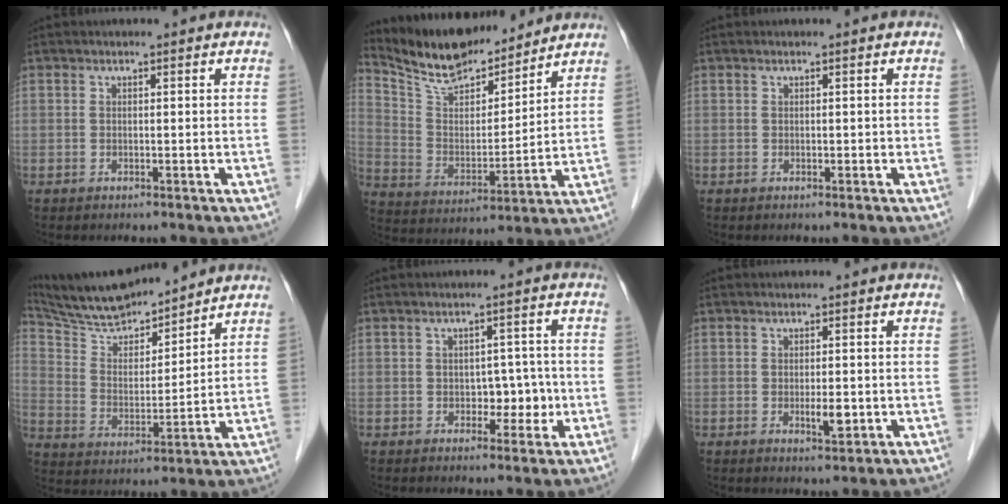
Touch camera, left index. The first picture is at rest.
{"total": 13.5, "force": [12.5, 2.7, 4.2], "torque": [-0.081, 0.007, 0.235]}
{"total": 0.0}
{"total": 13.7, "force": [12.8, 1.8, 4.4], "torque": [-0.089, 0.010, 0.236]}
{"total": 3.7, "force": [-0.9, 2.6, 2.4], "torque": [-0.024, 0.015, -0.008]}
{"total": 2.3, "force": [-0.5, 0.7, 2.2], "torque": [-0.039, -0.004, -0.004]}